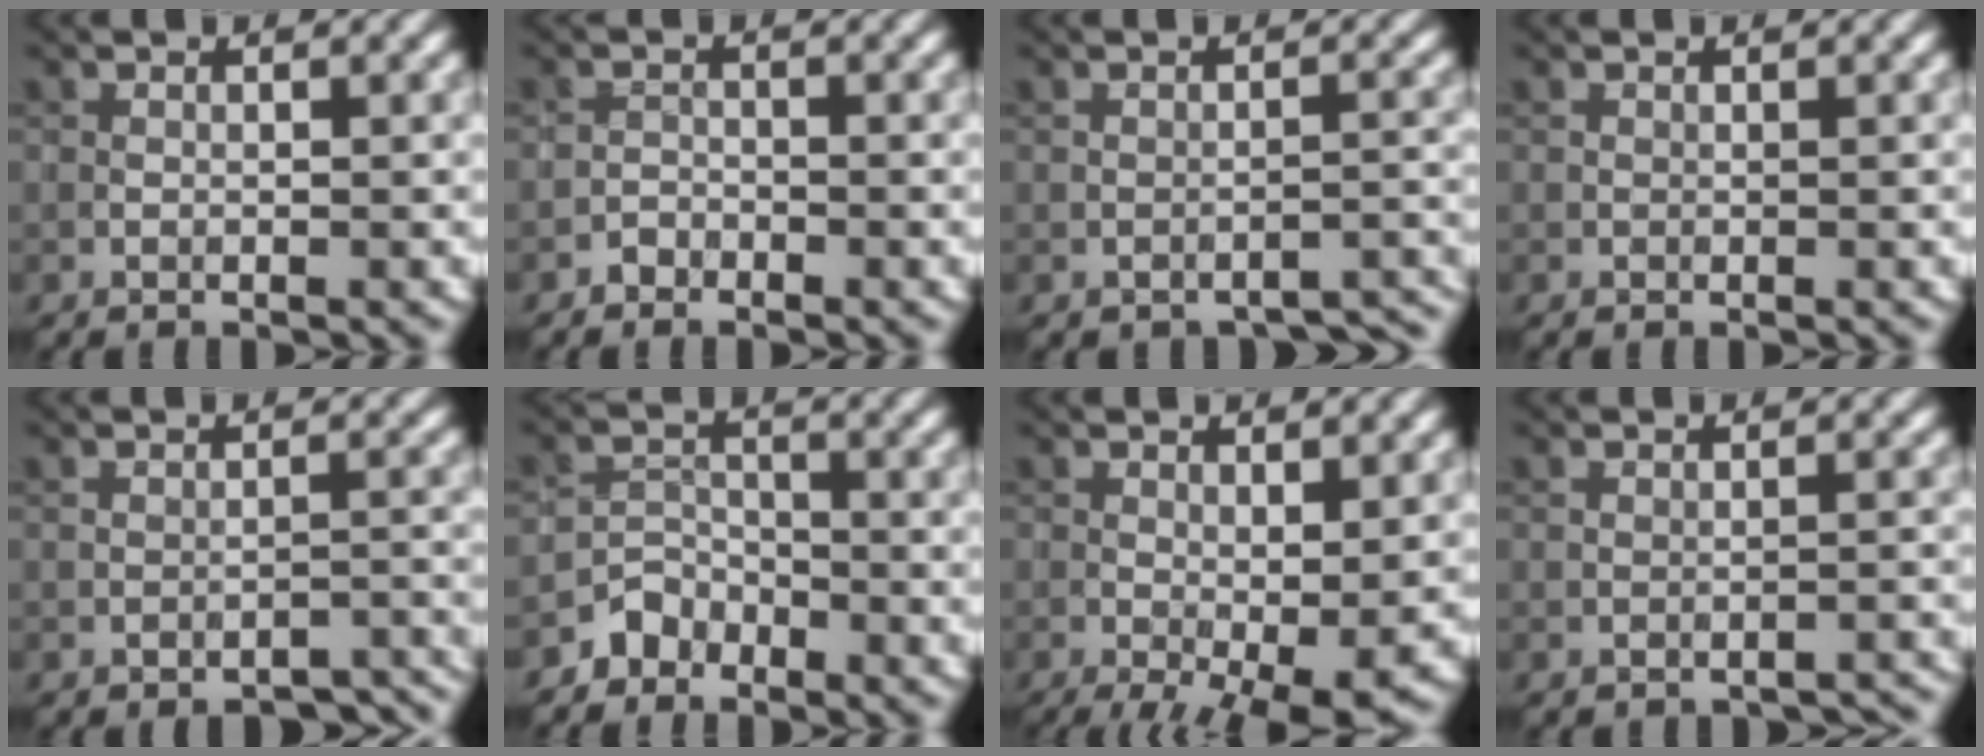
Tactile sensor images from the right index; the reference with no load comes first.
{"total": 0.8, "force": [-0.7, 0.4, -0.1], "torque": [0.005, 0.004, -0.014]}
{"total": 3.0, "force": [-2.6, 1.0, 1.0], "torque": [-0.011, 0.005, -0.030]}
{"total": 0.0}
{"total": 2.7, "force": [-2.2, 1.1, 1.2], "torque": [-0.011, 0.004, -0.028]}
{"total": 2.1, "force": [-1.7, 1.3, 0.0], "torque": [0.008, 0.013, -0.036]}
{"total": 5.3, "force": [-1.6, 2.0, 4.7], "torque": [-0.072, -0.012, -0.017]}
{"total": 1.6, "force": [-1.5, 0.5, 0.3], "torque": [0.002, 0.005, -0.019]}